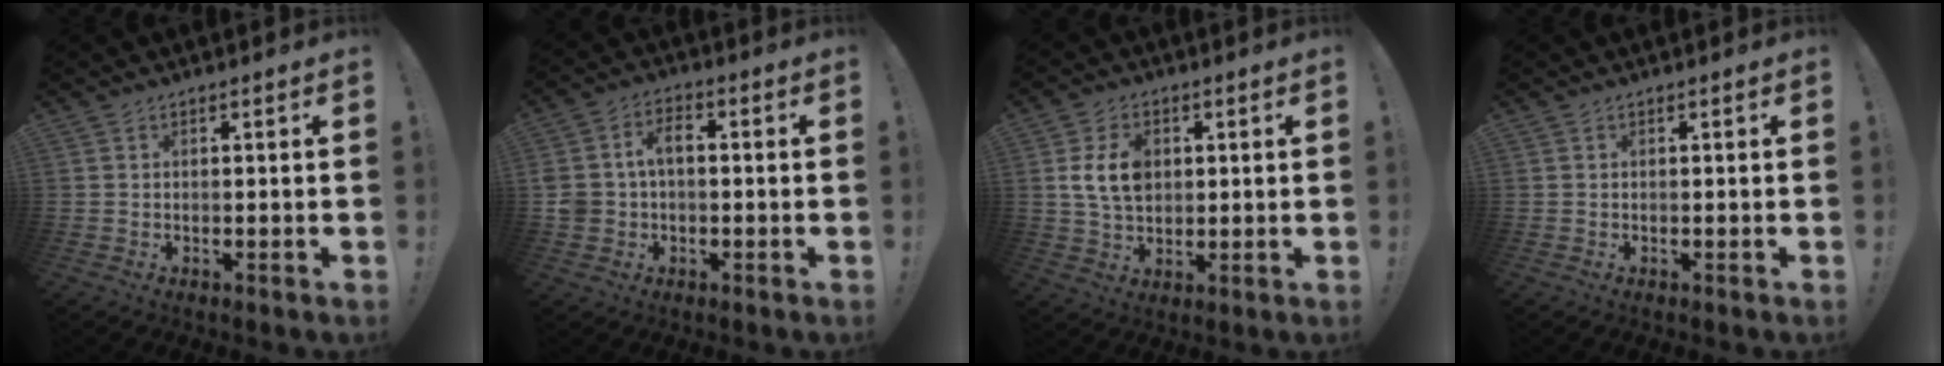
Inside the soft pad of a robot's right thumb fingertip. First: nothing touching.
{"total": 7.1, "force": [0.1, 5.4, 4.6], "torque": [-0.088, 0.009, 0.000]}
{"total": 10.1, "force": [1.9, 7.3, 6.7], "torque": [-0.126, 0.008, 0.039]}
{"total": 0.0}